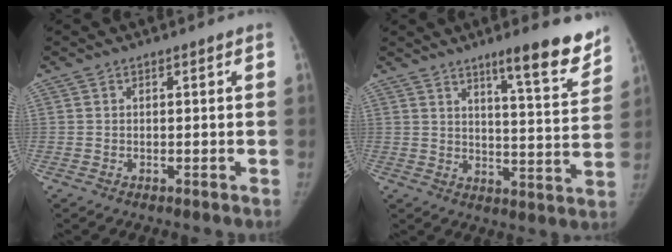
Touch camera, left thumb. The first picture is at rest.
{"total": 12.6, "force": [9.1, 1.9, 8.5], "torque": [-0.088, -0.062, 0.131]}